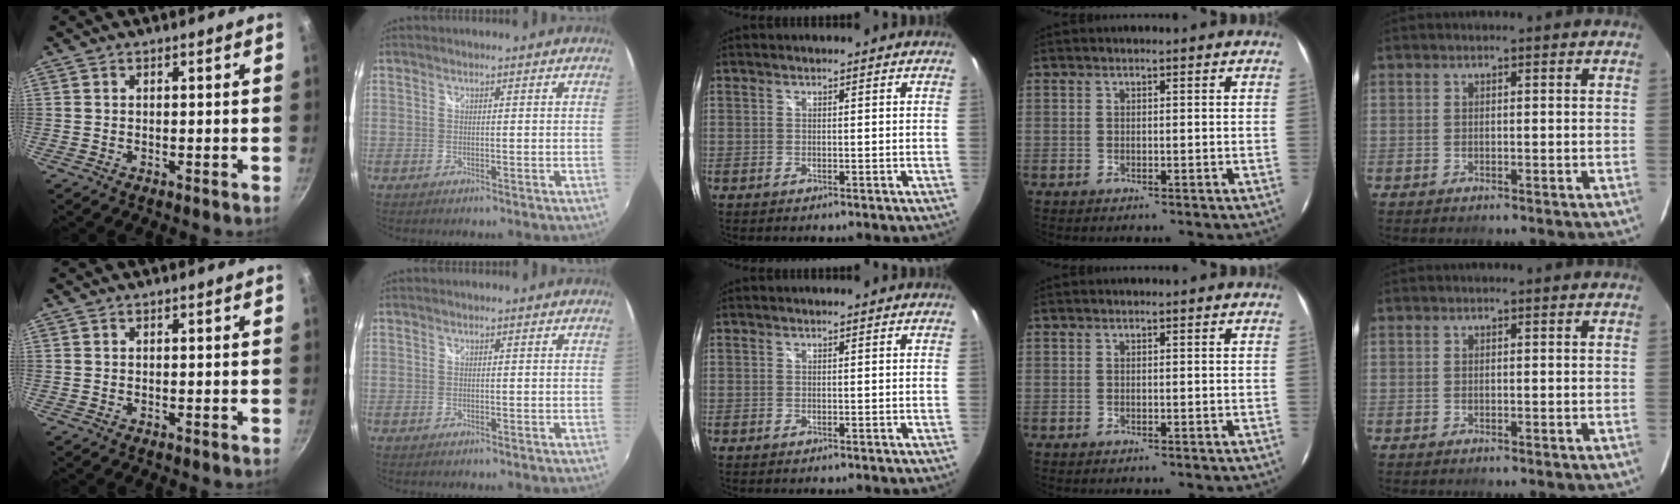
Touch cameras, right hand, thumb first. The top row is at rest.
{}